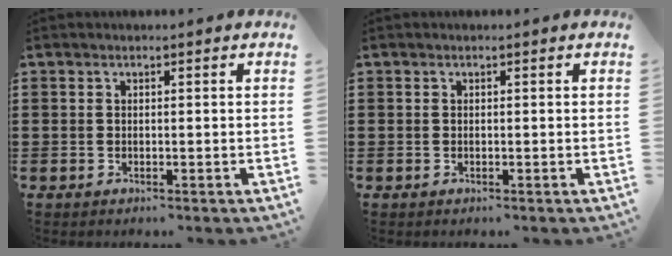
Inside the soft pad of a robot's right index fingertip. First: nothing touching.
{"total": 0.0}